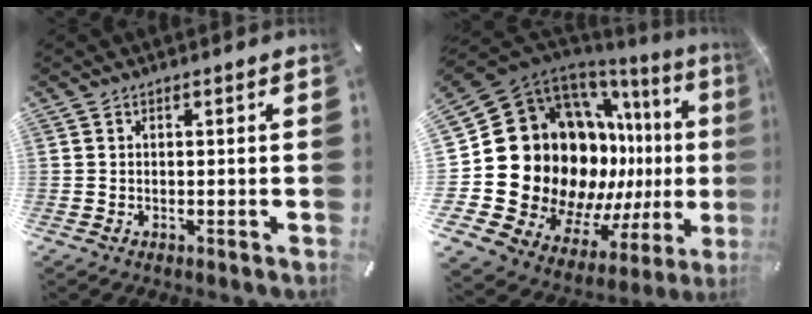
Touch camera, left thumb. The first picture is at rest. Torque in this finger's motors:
{"motor_torque": [1.61, 3.40, 2.23, 0.54, 0.32]}